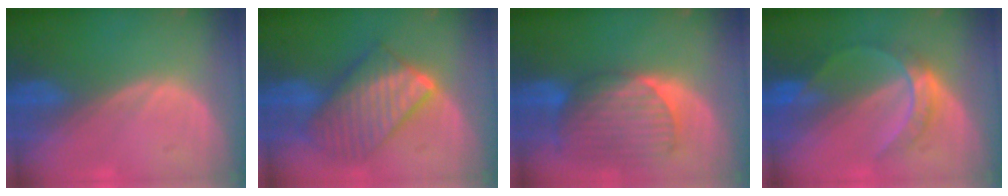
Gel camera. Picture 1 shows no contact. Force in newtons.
{"total": 10.0, "press": 9.9, "slide": 0.8}
{"total": 9.3, "press": 8.3, "slide": 4.2}
{"total": 5.2, "press": 5.2, "slide": 0.5}